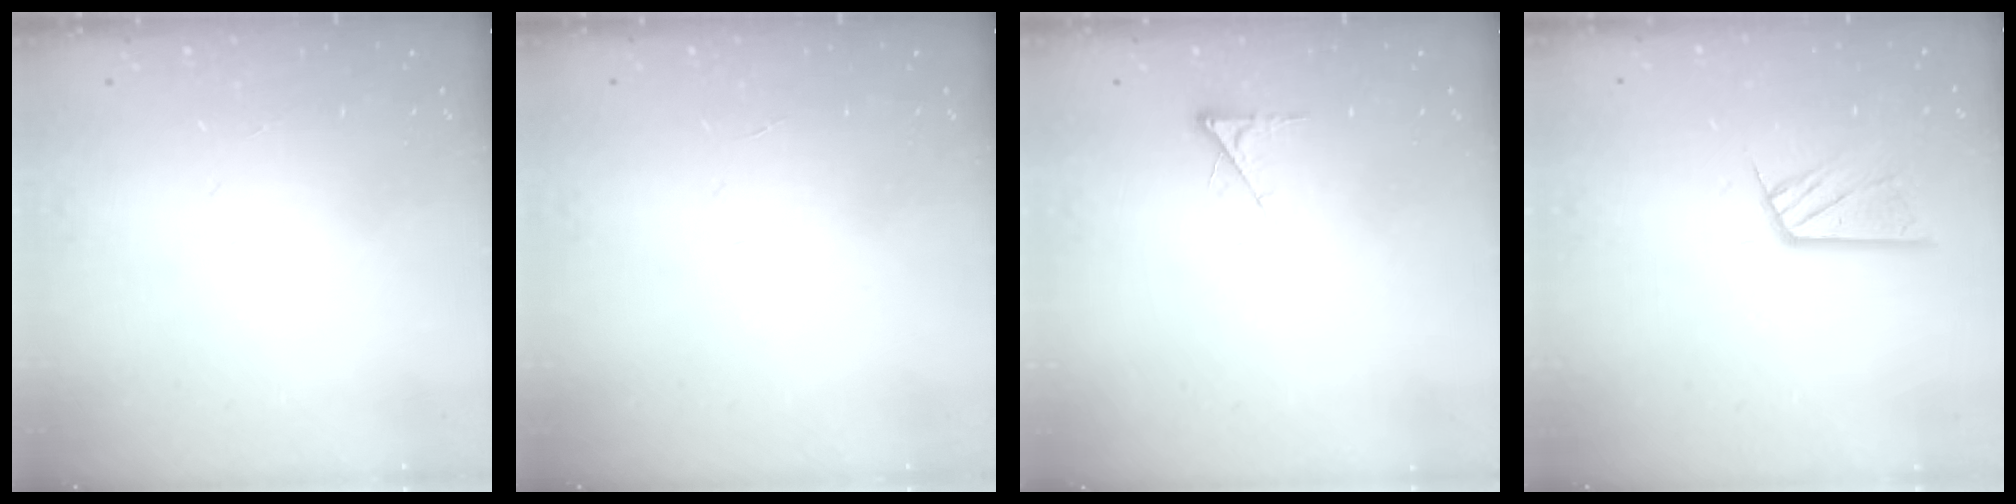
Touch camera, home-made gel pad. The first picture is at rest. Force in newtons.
{"total": 0.0}
{"total": 2.4, "press": 2.4, "slide": 0.4}
{"total": 10.3, "press": 10.3, "slide": 0.9}